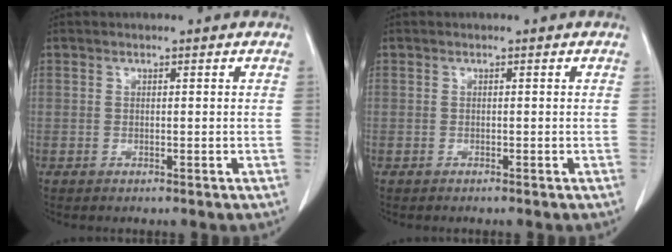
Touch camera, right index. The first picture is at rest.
{"total": 0.0}